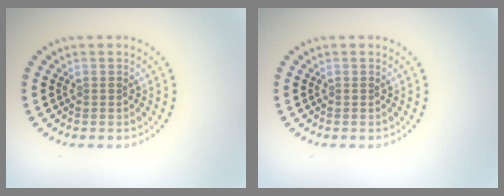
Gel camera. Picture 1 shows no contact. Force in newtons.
{"total": 0.0}